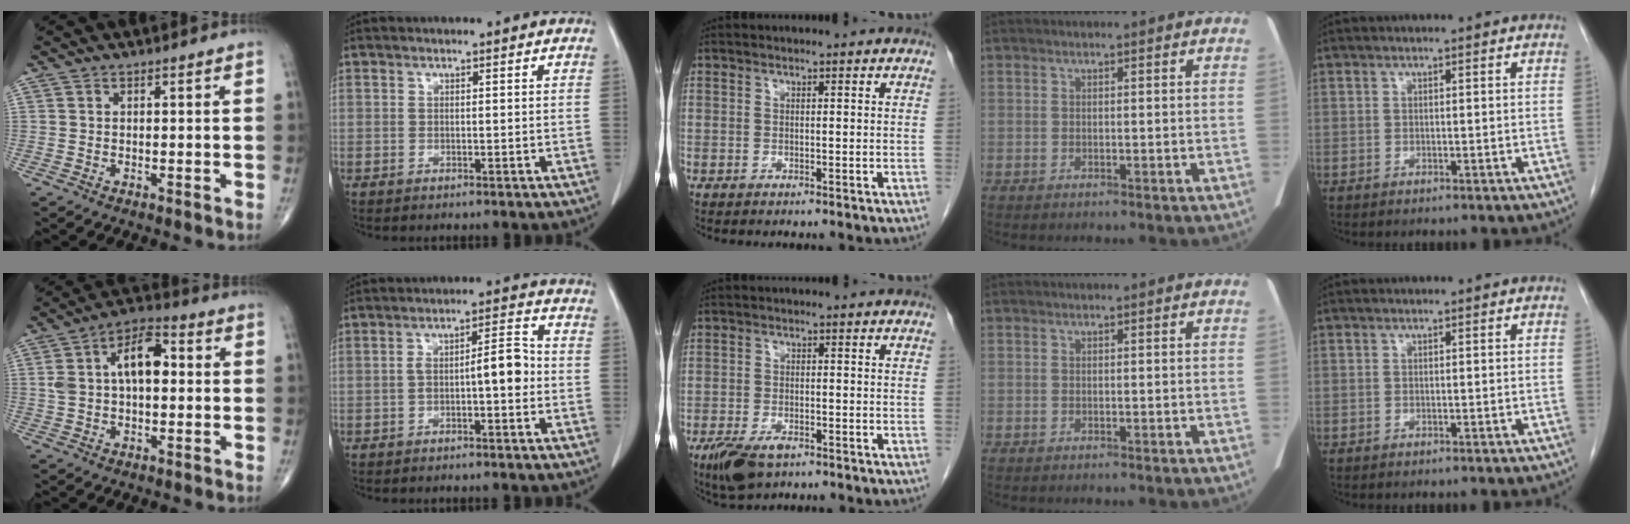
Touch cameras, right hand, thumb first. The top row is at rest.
{"thumb": {"total": 11.4, "force": [1.5, 6.2, 9.4], "torque": [-0.166, 0.031, 0.020]}, "index": {"total": 6.2, "force": [-1.1, 1.5, 5.9], "torque": [-0.095, 0.028, -0.017]}, "middle": {"total": 5.7, "force": [-3.6, 2.4, 3.7], "torque": [-0.073, -0.008, -0.059]}}